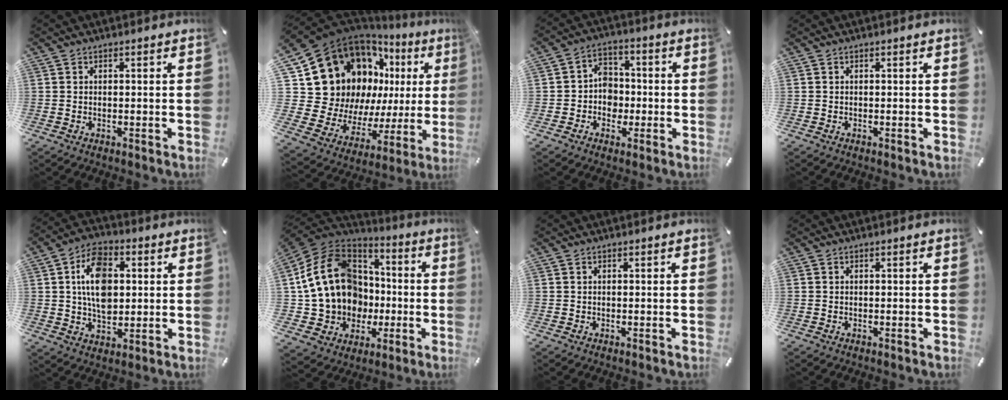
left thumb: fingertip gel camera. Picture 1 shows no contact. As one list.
[{"total": 21.5, "force": [8.1, 16.8, 10.7], "torque": [-0.167, -0.087, 0.189]}, {"total": 6.8, "force": [-1.3, 6.3, 2.1], "torque": [-0.031, 0.015, -0.023]}, {"total": 0.0}, {"total": 12.8, "force": [2.1, 8.7, 9.2], "torque": [-0.151, 0.006, 0.036]}, {"total": 19.8, "force": [1.0, 17.4, 9.5], "torque": [-0.201, -0.013, 0.042]}, {"total": 0.0}, {"total": 0.0}]